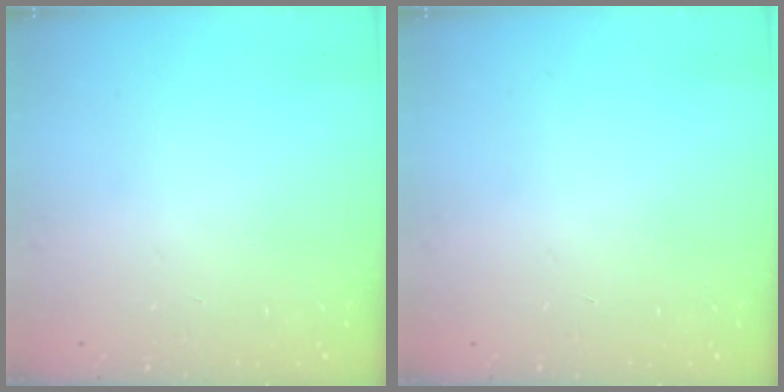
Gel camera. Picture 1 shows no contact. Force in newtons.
{"total": 0.0}